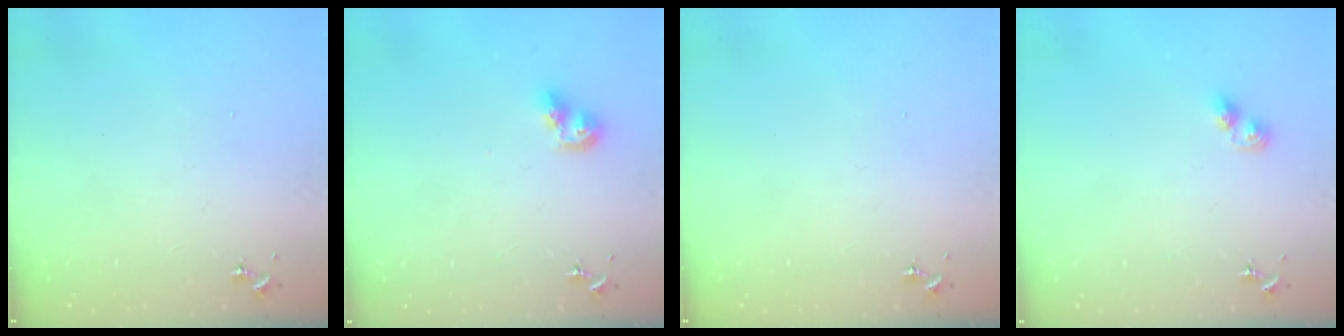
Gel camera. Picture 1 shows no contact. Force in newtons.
{"total": 8.2, "press": 8.2, "slide": 0.8}
{"total": 0.0}
{"total": 5.5, "press": 5.4, "slide": 0.7}